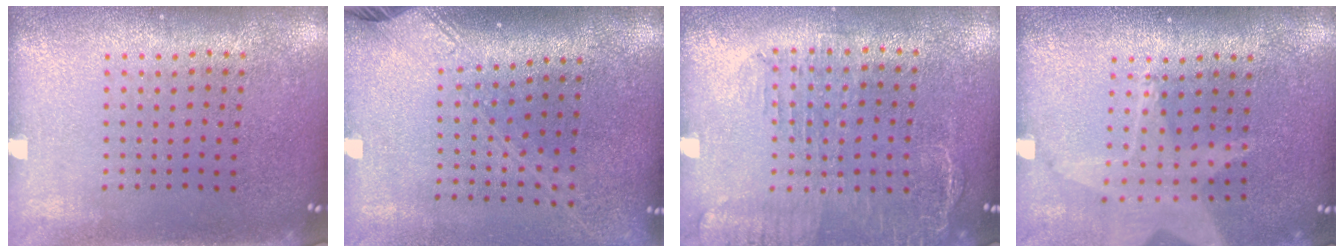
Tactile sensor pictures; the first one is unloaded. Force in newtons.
{"total": 2.1, "press": 1.6, "slide": 1.4}
{"total": 1.7, "press": 1.4, "slide": 1.0}
{"total": 1.4, "press": 1.4, "slide": 0.3}